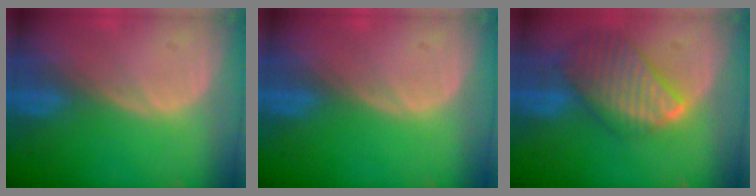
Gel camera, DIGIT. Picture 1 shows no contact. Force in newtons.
{"total": 0.0}
{"total": 9.7, "press": 8.4, "slide": 4.9}